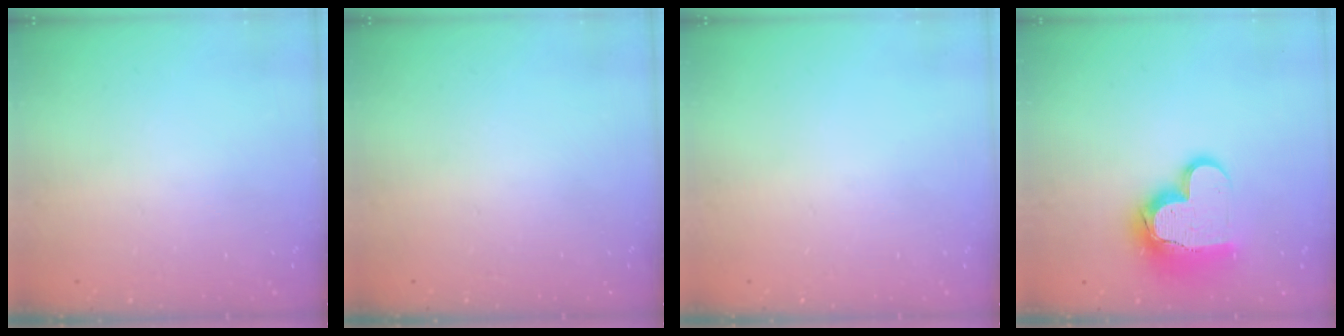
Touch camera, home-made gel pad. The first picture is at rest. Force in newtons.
{"total": 0.0}
{"total": 0.0}
{"total": 15.5, "press": 15.4, "slide": 1.8}